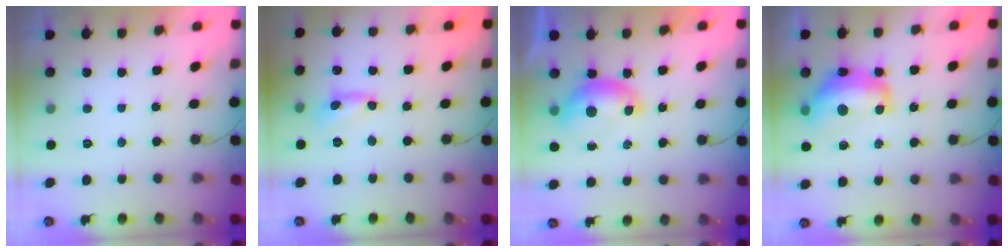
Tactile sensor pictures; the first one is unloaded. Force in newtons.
{"total": 3.2, "press": 3.2, "slide": 0.2}
{"total": 7.2, "press": 7.1, "slide": 0.7}
{"total": 14.4, "press": 14.3, "slide": 0.9}